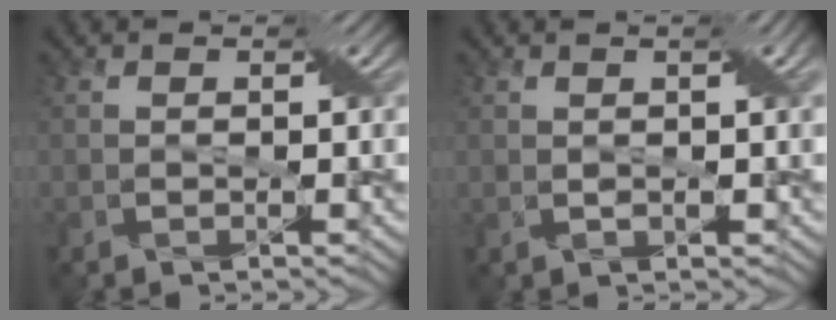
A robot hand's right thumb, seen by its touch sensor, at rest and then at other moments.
{"total": 2.8, "force": [0.9, 0.6, 2.6], "torque": [-0.048, 0.008, 0.017]}